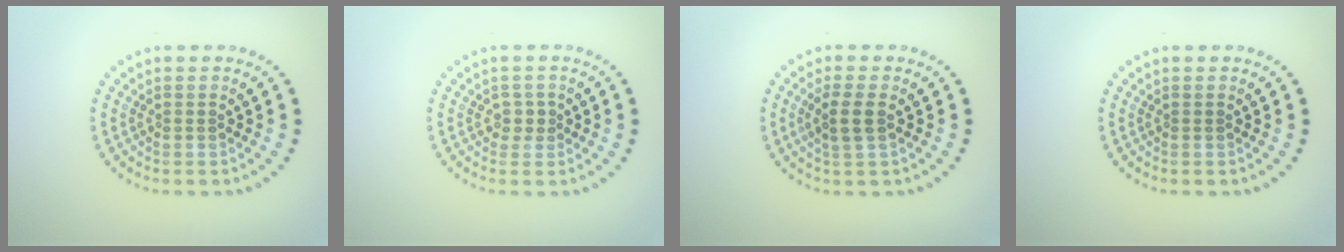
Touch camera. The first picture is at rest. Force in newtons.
{"total": 1.3, "press": 1.0, "slide": 0.8}
{"total": 2.4, "press": 2.2, "slide": 0.8}
{"total": 0.0}